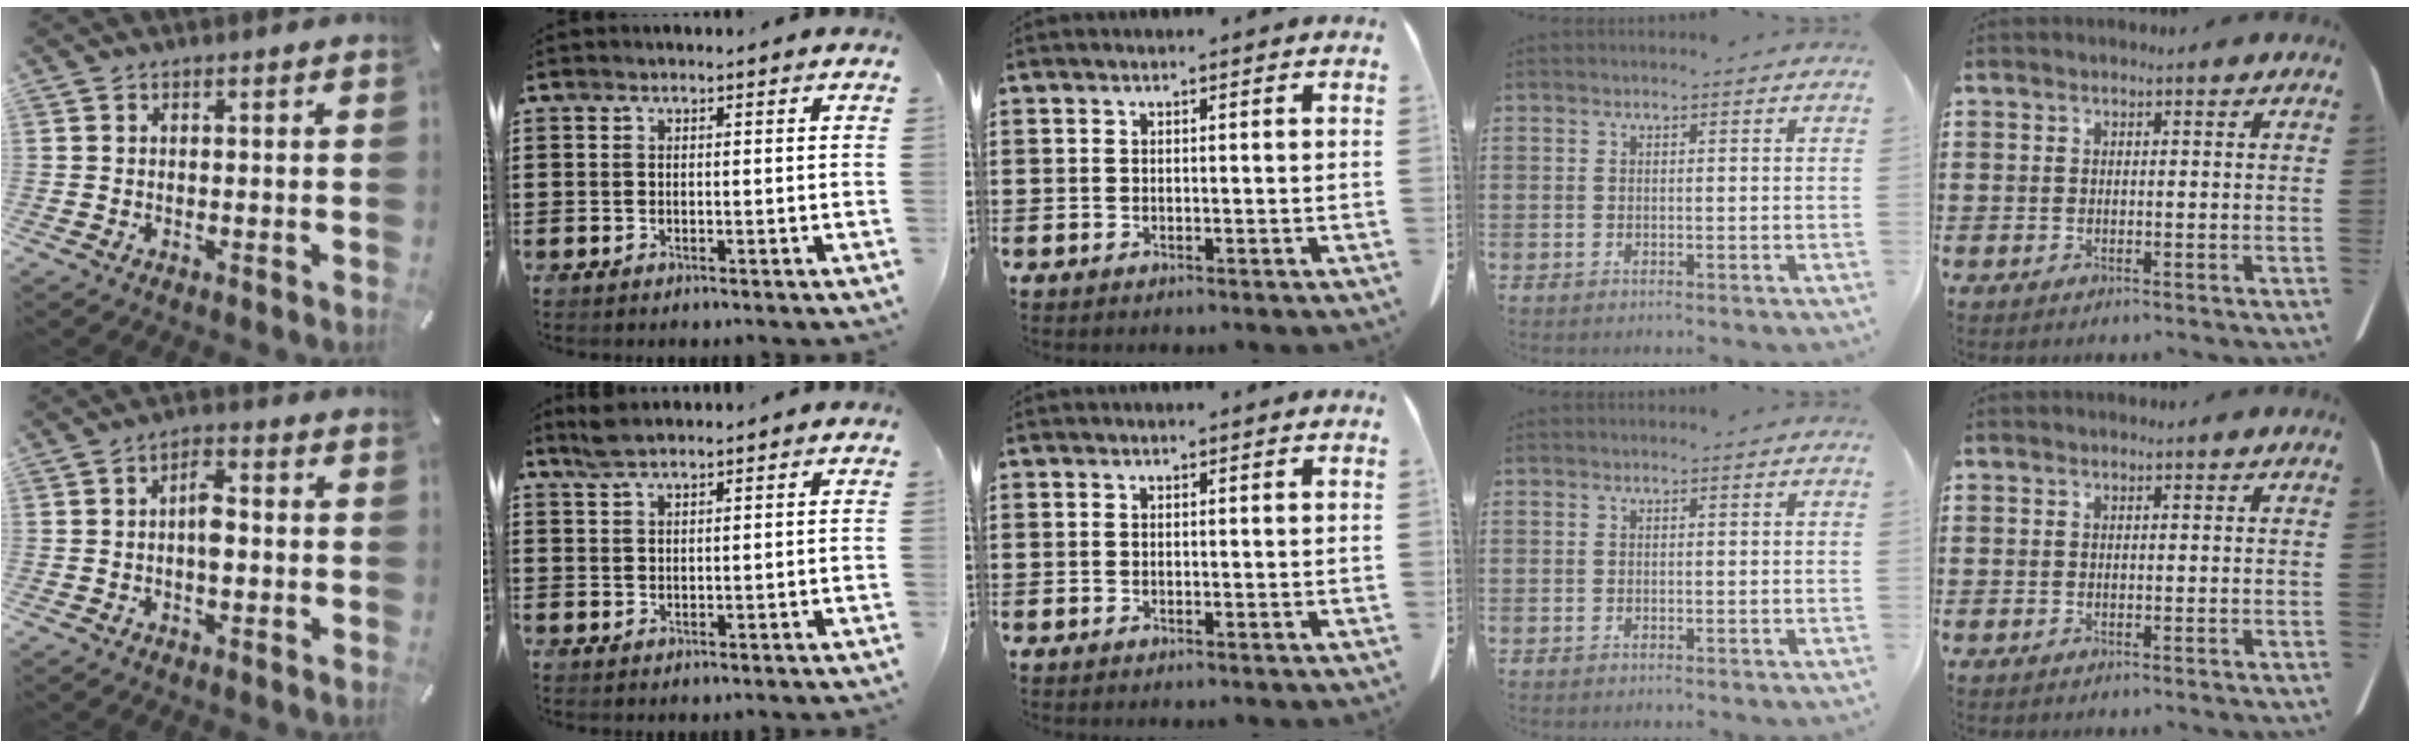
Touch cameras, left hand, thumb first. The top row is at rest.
{"thumb": {"total": 4.9, "force": [-0.6, 2.6, 4.1], "torque": [-0.058, 0.004, -0.014]}, "index": {"total": 2.9, "force": [2.4, 0.7, 1.5], "torque": [-0.035, 0.004, 0.045]}}